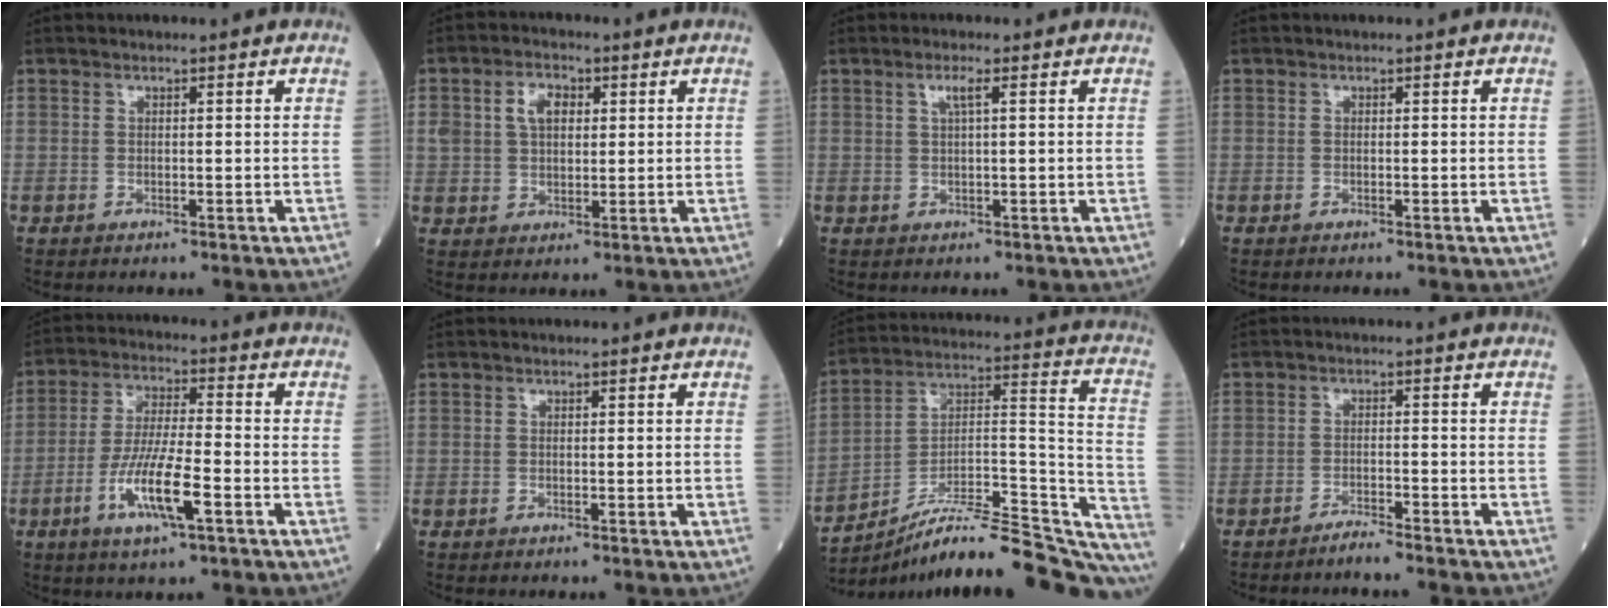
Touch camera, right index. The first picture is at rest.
{"total": 5.6, "force": [1.7, 3.7, 3.9], "torque": [-0.079, 0.017, 0.036]}
{"total": 1.8, "force": [0.7, -0.1, 1.7], "torque": [-0.036, 0.003, 0.014]}
{"total": 0.0}
{"total": 10.0, "force": [-4.0, 1.3, 9.1], "torque": [-0.174, -0.009, -0.074]}
{"total": 0.0}
{"total": 27.1, "force": [-24.2, 3.0, 11.8], "torque": [-0.110, 0.035, -0.357]}
{"total": 2.8, "force": [-2.7, -0.4, 0.8], "torque": [-0.014, -0.005, -0.045]}